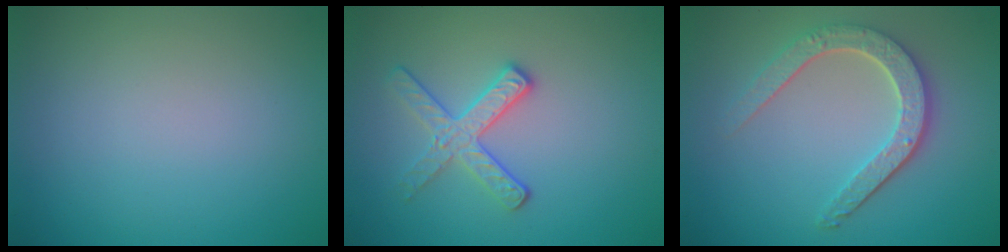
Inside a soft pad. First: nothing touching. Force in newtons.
{"total": 2.8, "press": 2.6, "slide": 1.0}
{"total": 4.5, "press": 3.5, "slide": 2.7}